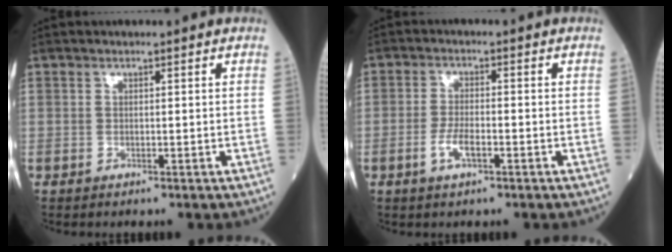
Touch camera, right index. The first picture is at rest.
{"total": 3.6, "force": [-1.4, 1.1, 3.1], "torque": [-0.065, 0.001, -0.026]}